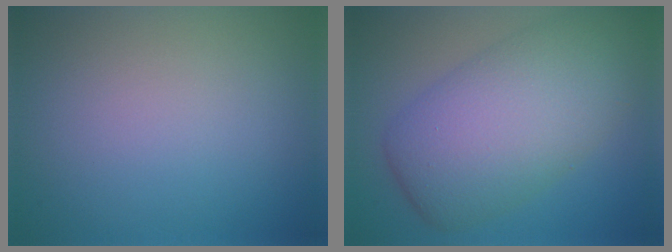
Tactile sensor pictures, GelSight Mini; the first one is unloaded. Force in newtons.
{"total": 9.2, "press": 9.2, "slide": 0.4}